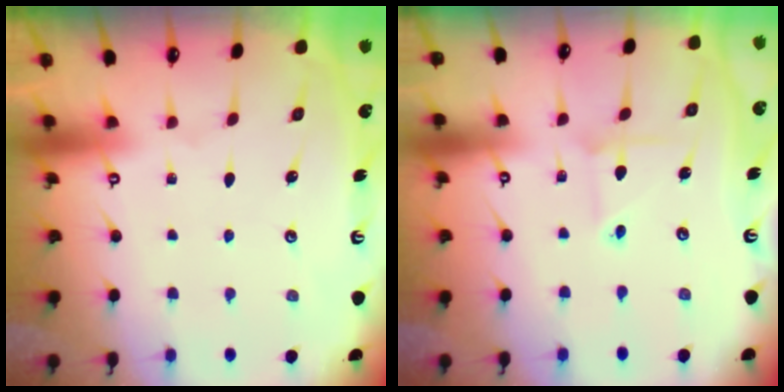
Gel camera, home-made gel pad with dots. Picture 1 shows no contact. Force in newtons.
{"total": 2.3, "press": 2.3, "slide": 0.3}